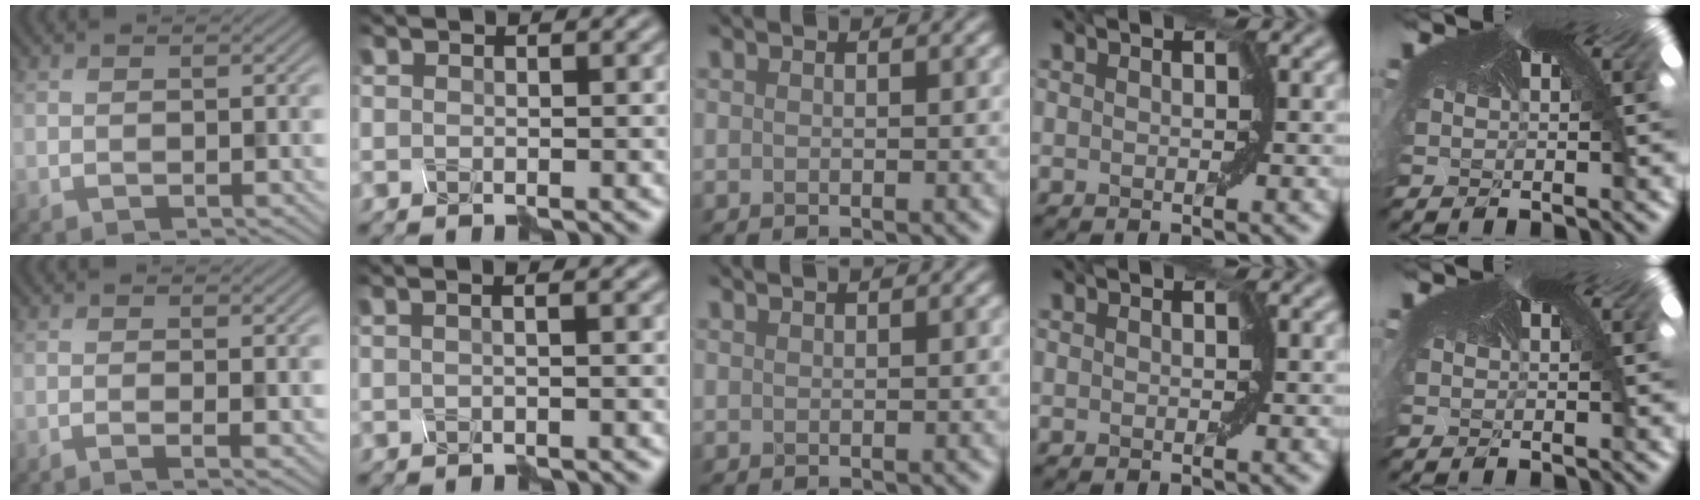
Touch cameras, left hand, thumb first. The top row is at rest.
{"thumb": {"total": 1.9, "force": [-0.5, 0.5, 1.8], "torque": [-0.022, 0.003, -0.009]}, "index": {"total": 1.2, "force": [-0.2, 0.2, 1.1], "torque": [-0.018, -0.001, -0.005]}, "middle": {"total": 1.8, "force": [1.3, 0.6, 1.0], "torque": [-0.001, 0.022, 0.006]}}